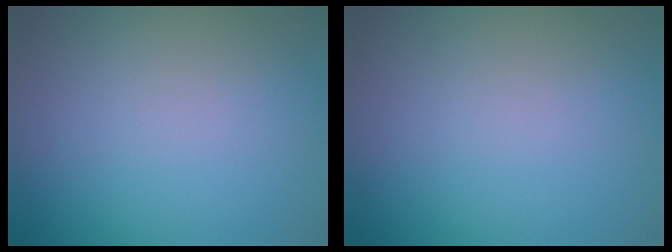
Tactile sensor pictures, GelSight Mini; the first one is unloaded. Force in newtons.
{"total": 0.0}